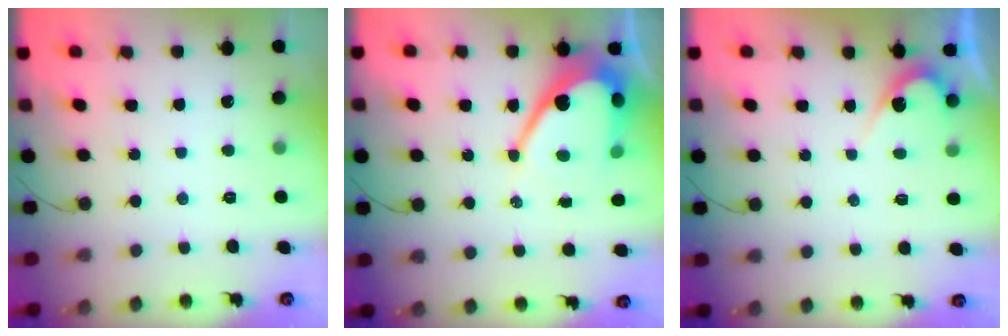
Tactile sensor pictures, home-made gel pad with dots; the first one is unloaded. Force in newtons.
{"total": 13.0, "press": 13.0, "slide": 1.1}
{"total": 3.8, "press": 3.8, "slide": 0.2}